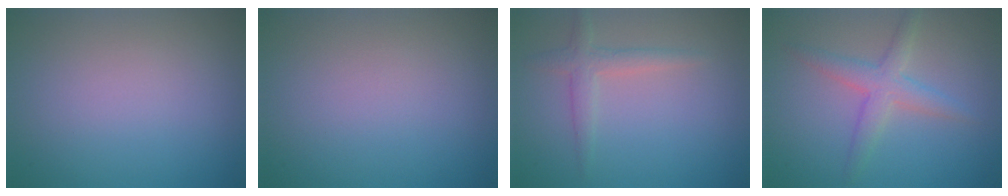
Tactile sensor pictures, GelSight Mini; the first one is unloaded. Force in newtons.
{"total": 0.0}
{"total": 2.1, "press": 2.1, "slide": 0.1}
{"total": 3.2, "press": 3.2, "slide": 0.1}